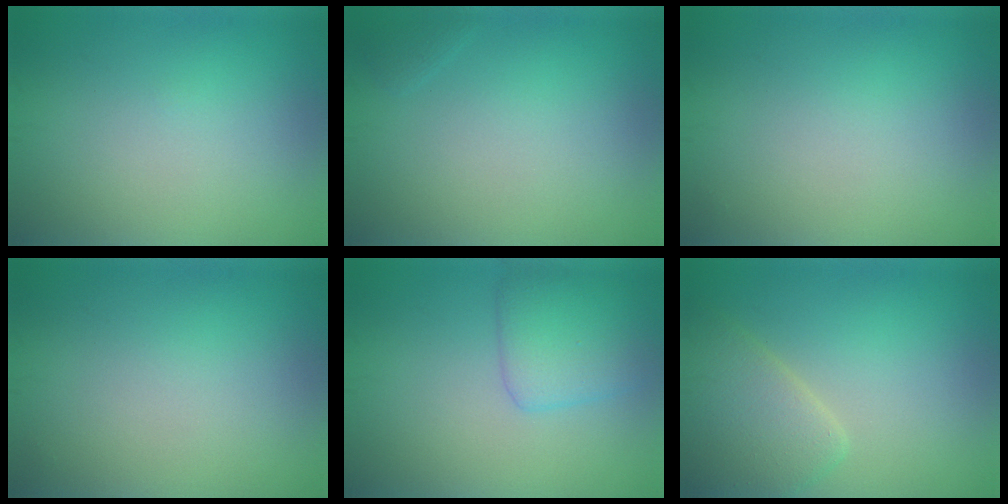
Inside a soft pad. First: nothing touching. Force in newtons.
{"total": 0.5, "press": 0.5, "slide": 0.0}
{"total": 0.0}
{"total": 0.0}
{"total": 3.5, "press": 3.5, "slide": 0.2}
{"total": 4.5, "press": 4.5, "slide": 0.2}